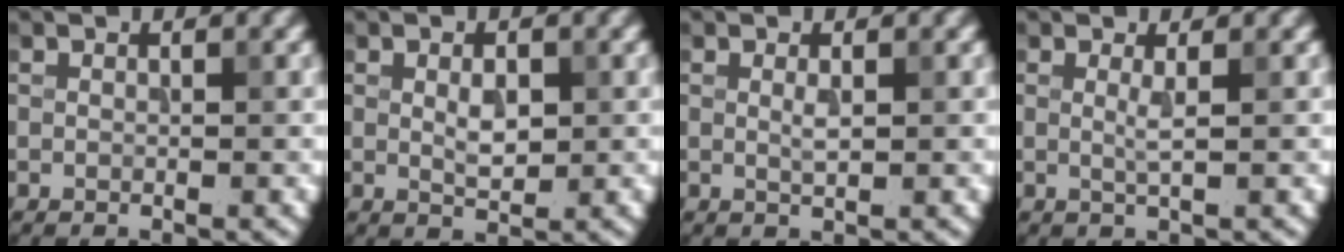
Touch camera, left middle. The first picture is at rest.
{"total": 2.1, "force": [0.3, 1.0, 1.8], "torque": [-0.035, -0.001, 0.008]}
{"total": 1.0, "force": [0.2, 0.2, 0.9], "torque": [-0.017, 0.001, 0.003]}
{"total": 1.2, "force": [0.2, 0.2, 1.1], "torque": [-0.022, -0.003, 0.001]}